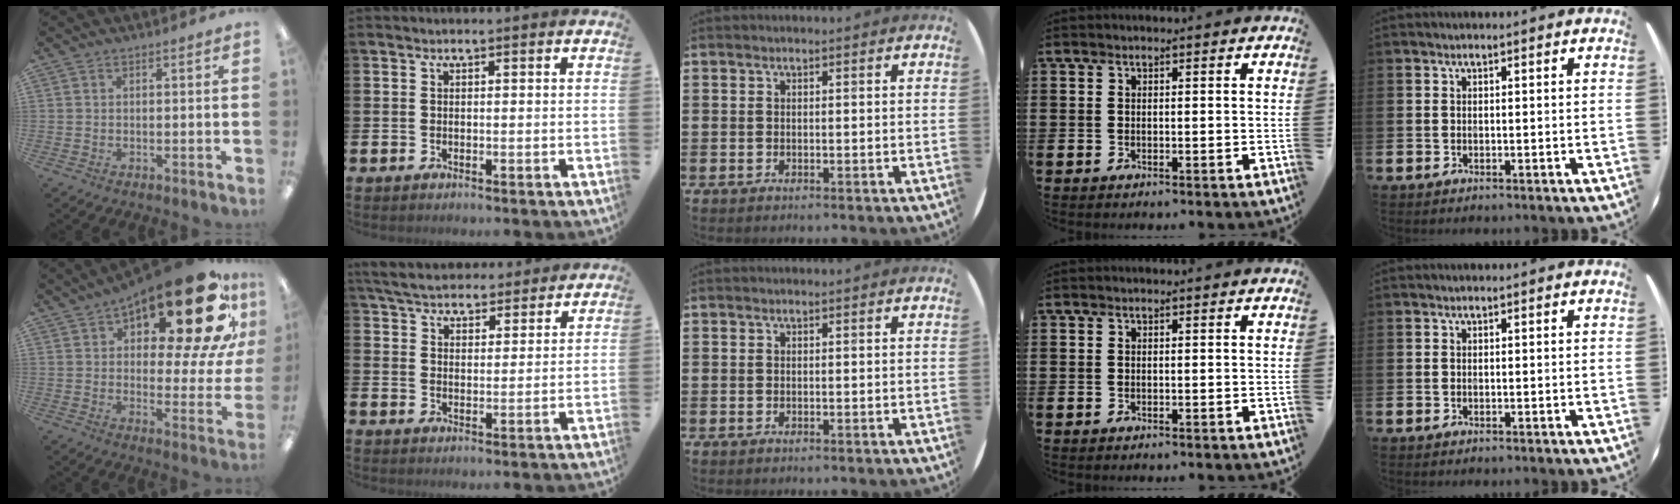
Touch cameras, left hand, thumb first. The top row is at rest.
{"thumb": {"total": 26.1, "force": [15.9, 8.7, 18.8], "torque": [-0.261, -0.106, 0.252]}, "index": {"total": 5.7, "force": [5.4, 1.3, 0.8], "torque": [-0.037, -0.027, 0.098]}}